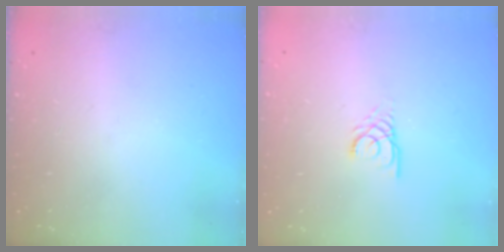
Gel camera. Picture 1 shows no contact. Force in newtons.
{"total": 2.9, "press": 2.9, "slide": 0.3}